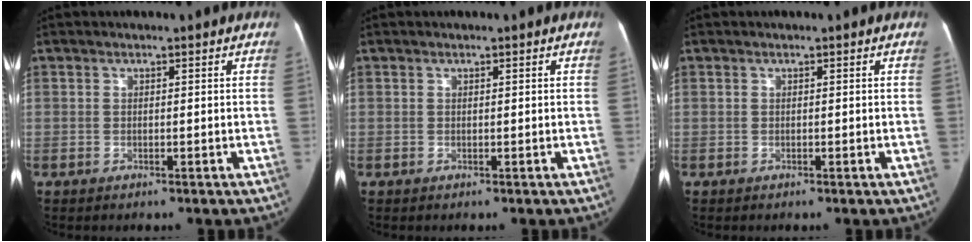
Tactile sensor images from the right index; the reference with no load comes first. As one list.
[{"total": 0.0}, {"total": 0.0}]